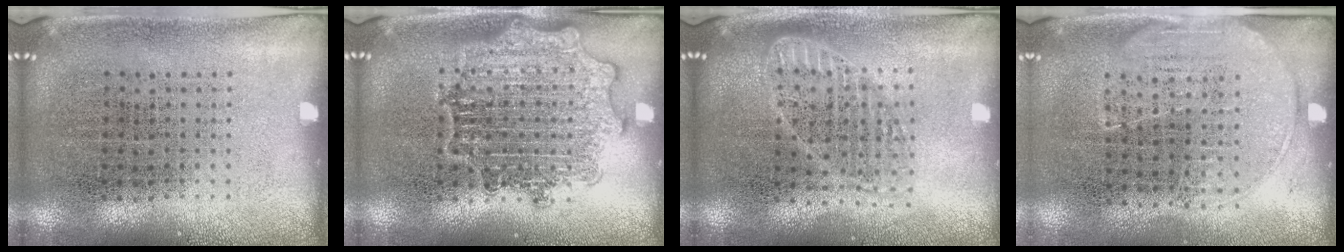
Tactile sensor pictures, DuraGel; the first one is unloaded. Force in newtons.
{"total": 2.0, "press": 2.0, "slide": 0.3}
{"total": 1.8, "press": 1.6, "slide": 0.9}
{"total": 1.5, "press": 1.2, "slide": 0.9}